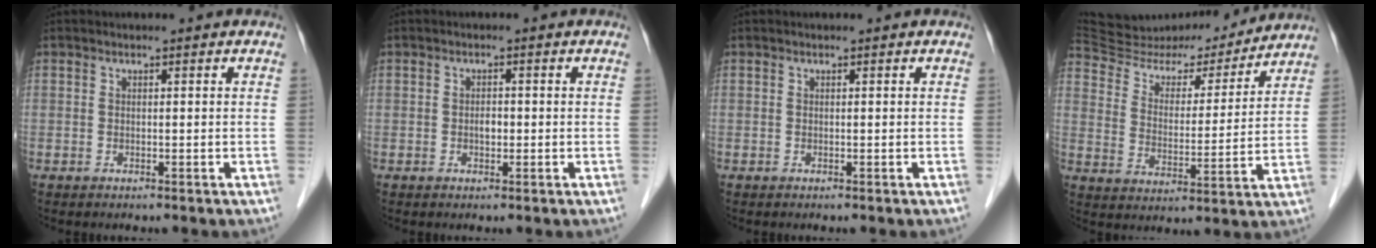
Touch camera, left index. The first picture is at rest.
{"total": 1.2, "force": [-0.2, 0.8, 0.9], "torque": [-0.016, 0.002, -0.002]}
{"total": 0.0}
{"total": 21.3, "force": [20.0, 5.1, 5.2], "torque": [-0.103, 0.007, 0.304]}